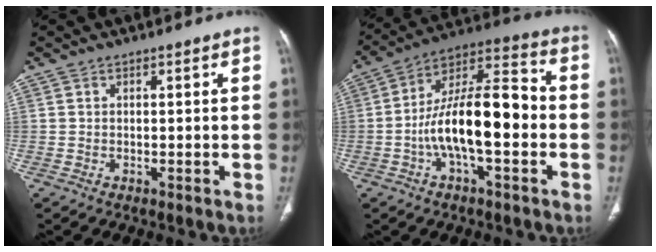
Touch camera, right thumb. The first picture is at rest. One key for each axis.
{"total": 17.7, "fx": -3.1, "fy": 6.9, "fz": 16.1, "tx": -0.268, "ty": 0.046, "tz": -0.060}